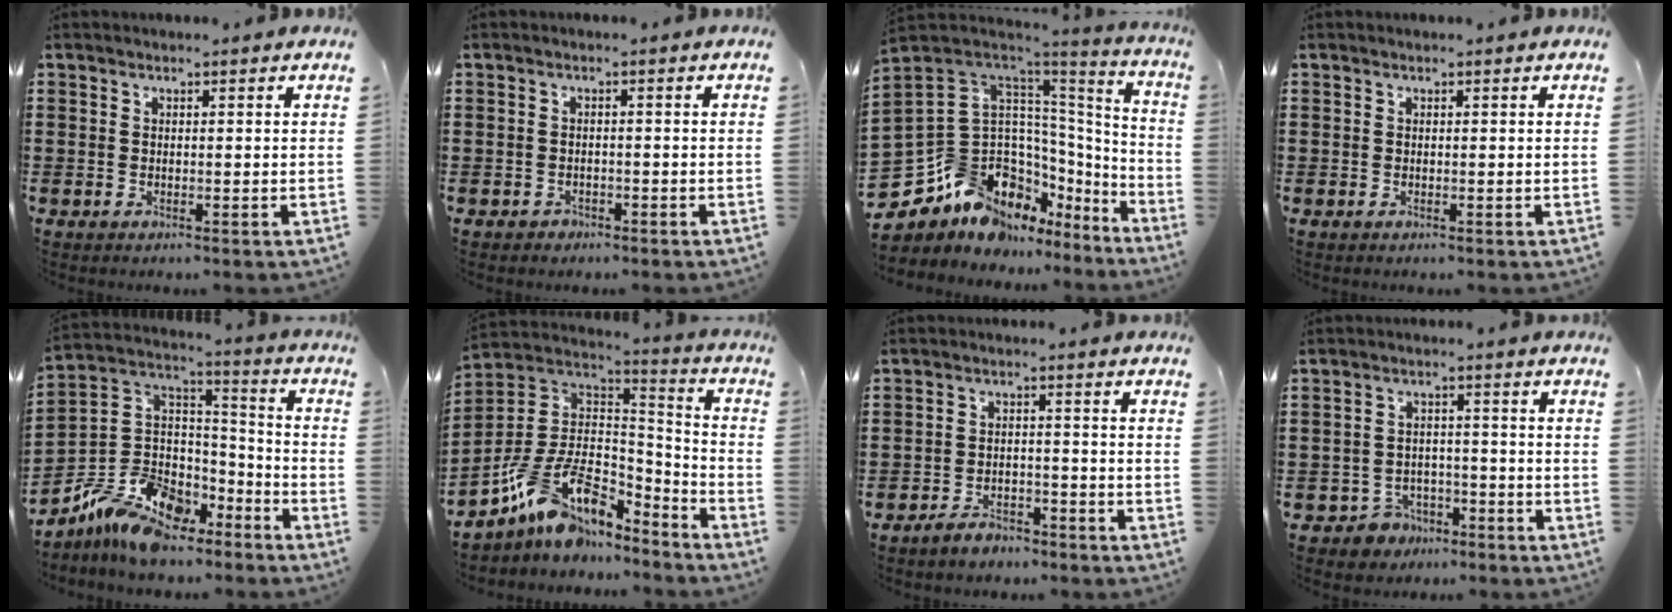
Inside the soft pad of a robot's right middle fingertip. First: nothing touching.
{"total": 1.2, "force": [-1.0, 0.6, 0.0], "torque": [-0.004, 0.002, -0.023]}
{"total": 13.4, "force": [-7.7, 9.5, 5.3], "torque": [-0.163, -0.019, -0.130]}
{"total": 0.0}
{"total": 10.6, "force": [-8.9, 4.9, 2.9], "torque": [-0.078, 0.015, -0.176]}
{"total": 10.8, "force": [-6.3, 5.8, 6.5], "torque": [-0.154, 0.004, -0.123]}
{"total": 3.3, "force": [-3.2, 0.9, 0.5], "torque": [-0.011, 0.008, -0.064]}
{"total": 3.8, "force": [-3.2, 1.9, 0.5], "torque": [-0.026, 0.006, -0.069]}